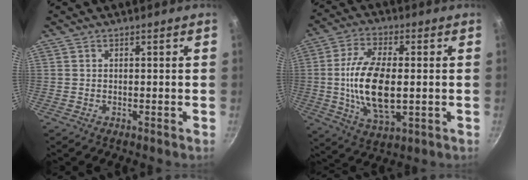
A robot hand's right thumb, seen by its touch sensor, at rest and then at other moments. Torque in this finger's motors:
{"motor_torque": [-0.40, 1.04, 1.47, -0.37, 0.45]}